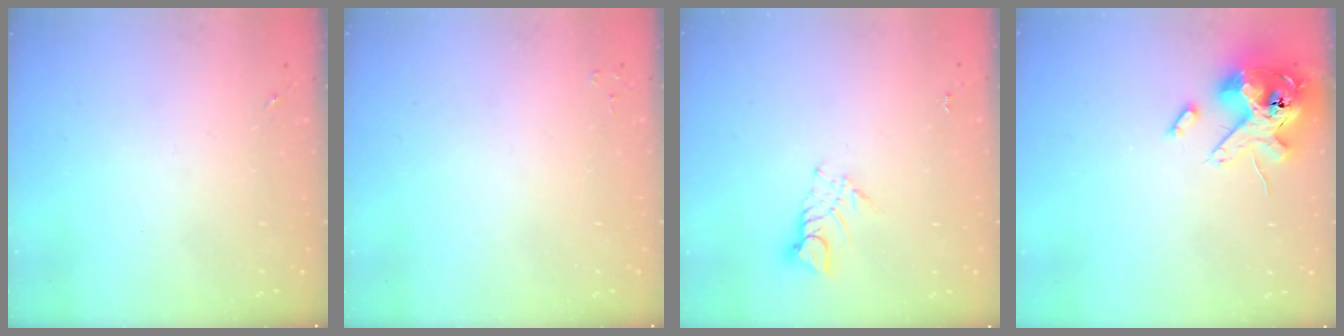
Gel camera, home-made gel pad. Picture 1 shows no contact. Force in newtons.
{"total": 2.2, "press": 2.2, "slide": 0.2}
{"total": 5.8, "press": 5.8, "slide": 0.3}
{"total": 15.4, "press": 15.1, "slide": 3.2}